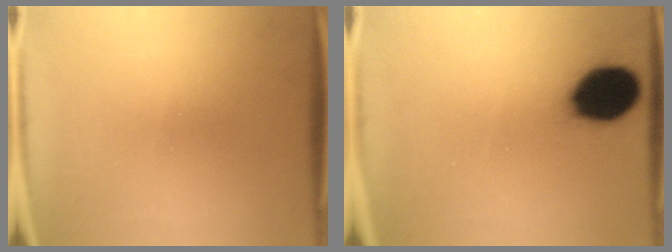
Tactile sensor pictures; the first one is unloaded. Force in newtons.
{"total": 14.3}